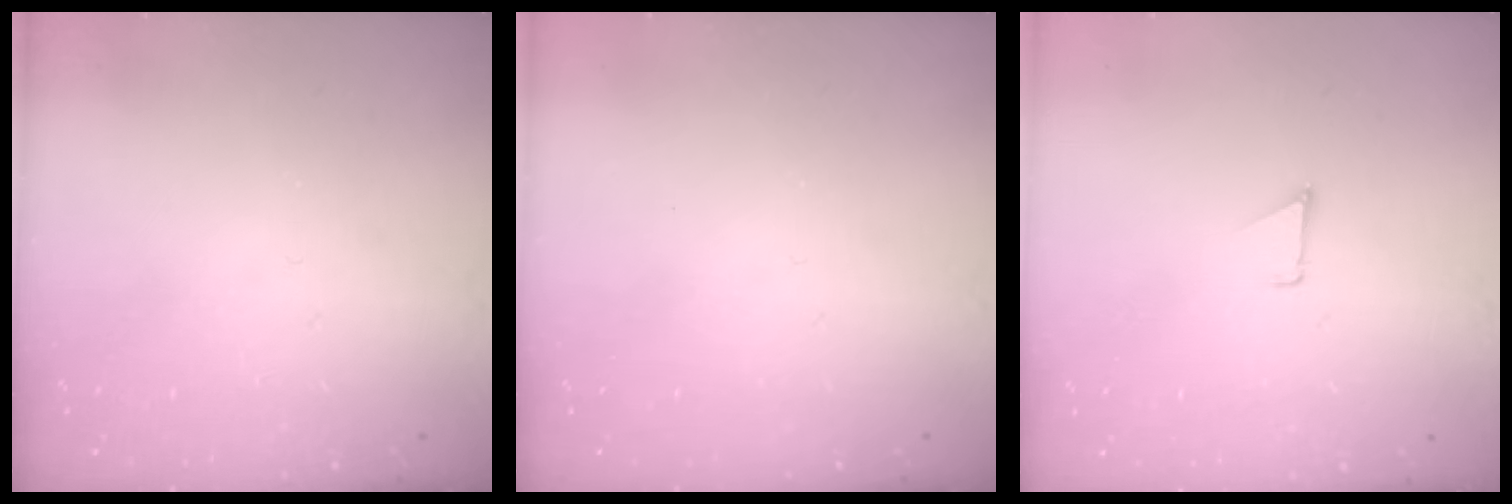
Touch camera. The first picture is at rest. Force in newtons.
{"total": 0.0}
{"total": 0.9, "press": 0.8, "slide": 0.1}